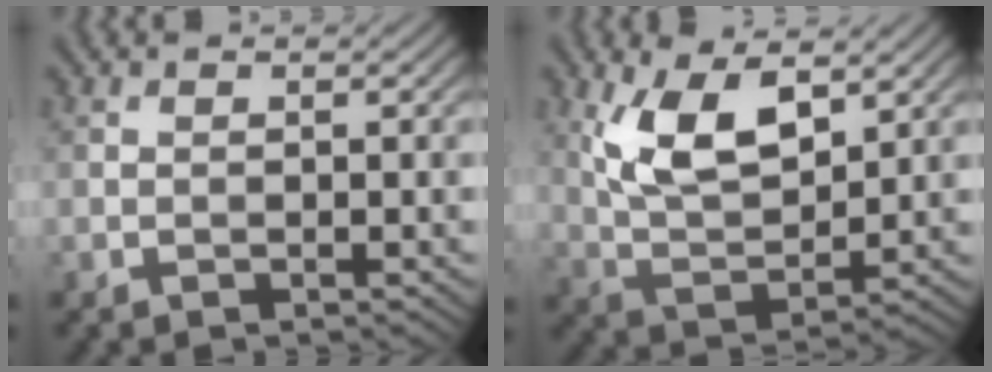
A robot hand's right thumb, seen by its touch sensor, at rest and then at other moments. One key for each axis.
{"total": 9.0, "fx": 4.1, "fy": 4.0, "fz": 6.9, "tx": -0.150, "ty": 0.000, "tz": 0.083}